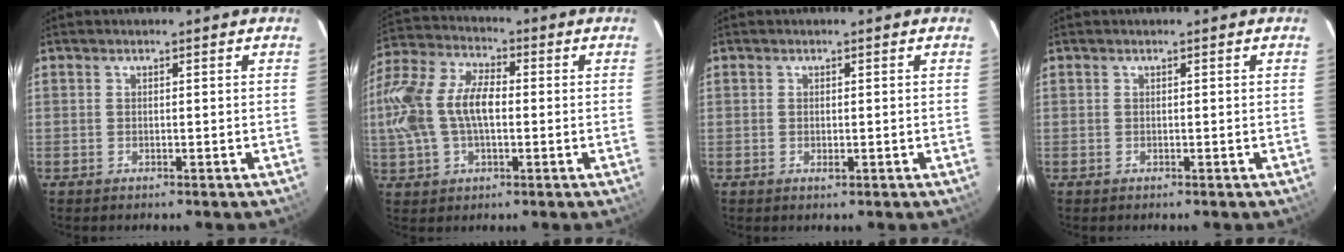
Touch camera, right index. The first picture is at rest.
{"total": 16.7, "force": [-0.3, 9.8, 13.5], "torque": [-0.293, 0.021, -0.005]}
{"total": 0.9, "force": [-0.2, 0.6, 0.8], "torque": [-0.013, 0.000, -0.002]}
{"total": 0.0}